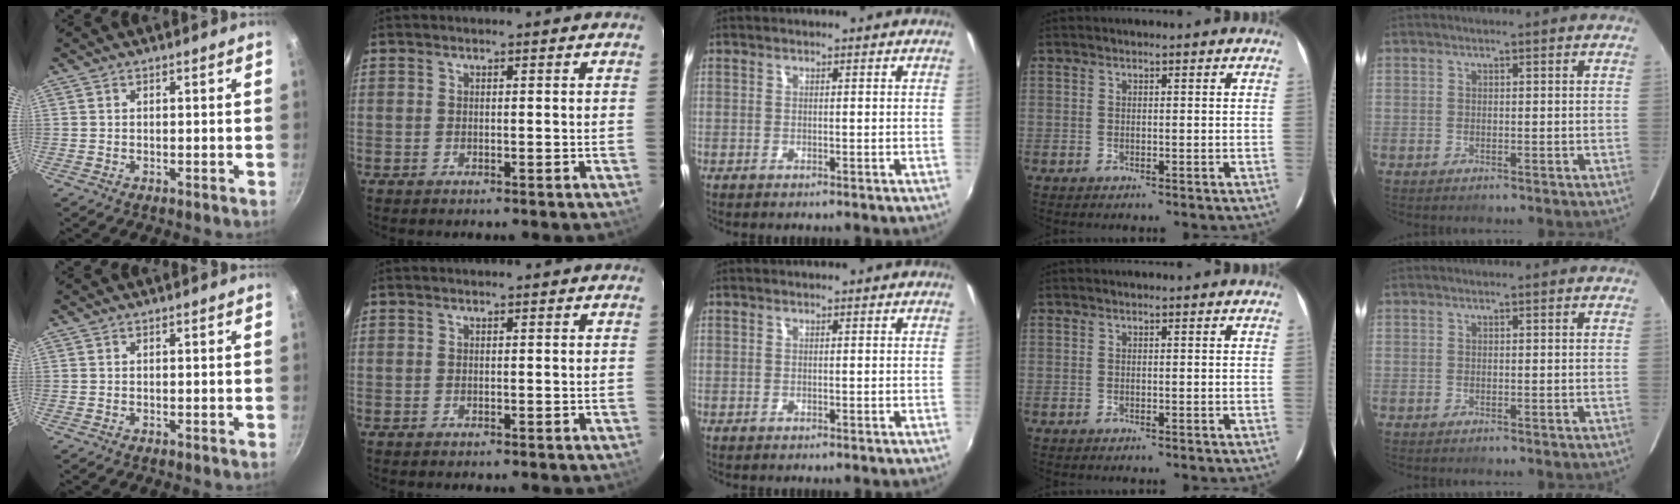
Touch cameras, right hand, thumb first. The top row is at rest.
{}